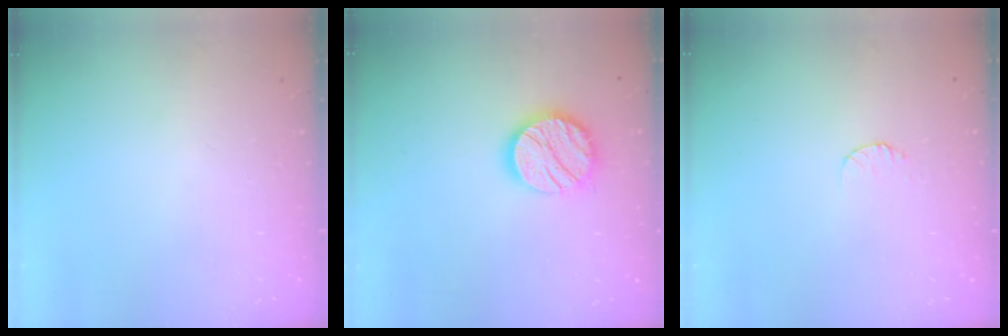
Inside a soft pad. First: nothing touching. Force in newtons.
{"total": 14.9, "press": 14.9, "slide": 0.9}
{"total": 4.8, "press": 4.8, "slide": 0.5}